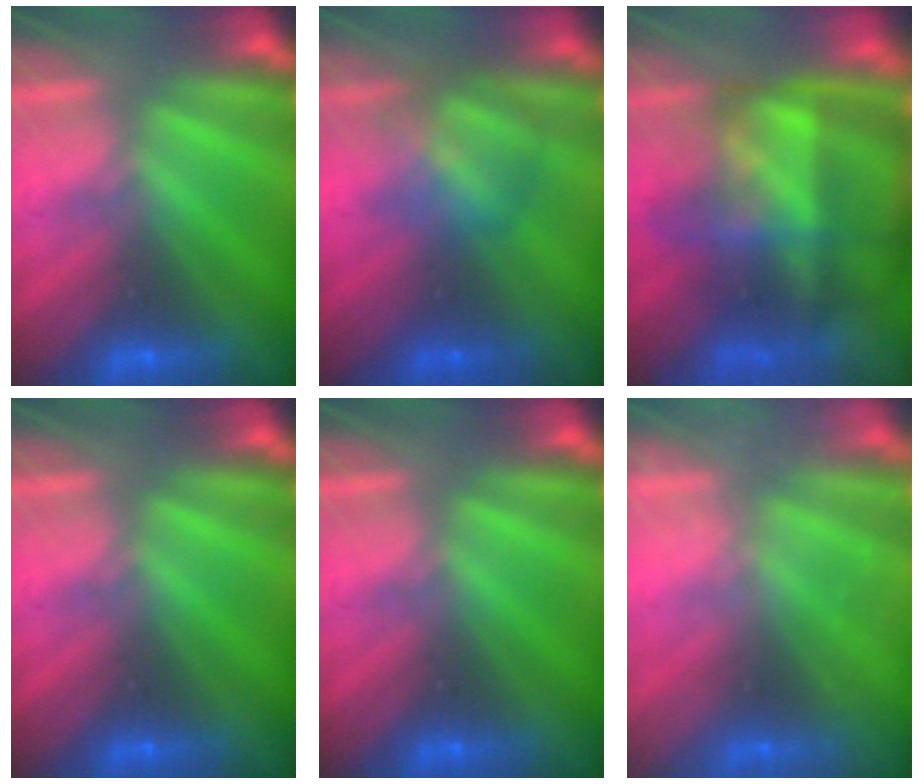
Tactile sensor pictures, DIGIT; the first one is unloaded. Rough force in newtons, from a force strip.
{"total": 3.0}
{"total": 7.8}
{"total": 0.0}
{"total": 0.0}
{"total": 2.2}